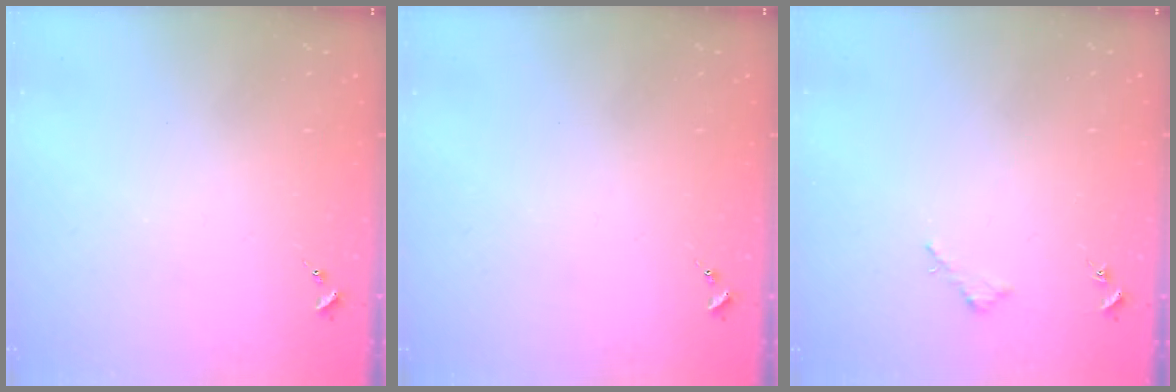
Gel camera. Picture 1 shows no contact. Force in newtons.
{"total": 0.0}
{"total": 1.9, "press": 1.9, "slide": 0.2}